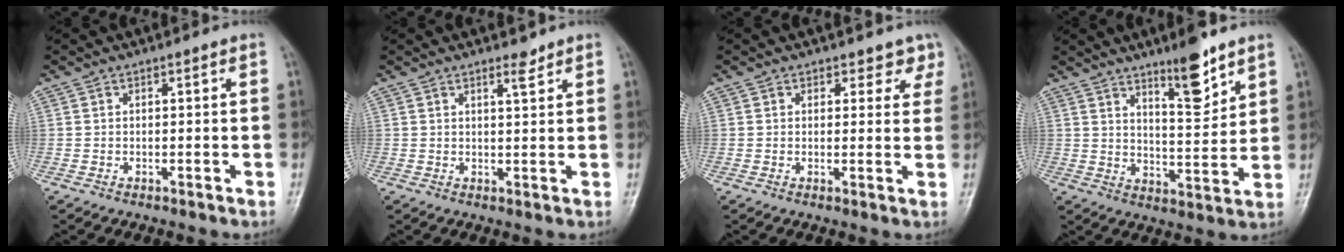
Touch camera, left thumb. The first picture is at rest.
{"total": 2.2, "force": [1.7, 0.5, 1.2], "torque": [-0.015, -0.013, 0.027]}
{"total": 3.6, "force": [2.7, 2.4, 0.2], "torque": [0.030, -0.017, 0.019]}
{"total": 9.5, "force": [6.5, 2.3, 6.6], "torque": [-0.087, -0.053, 0.107]}